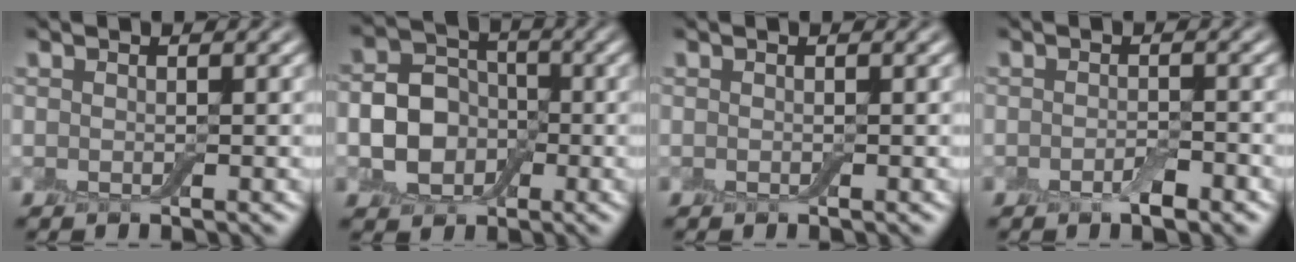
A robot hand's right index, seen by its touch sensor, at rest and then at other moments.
{"total": 7.0, "force": [-1.2, 5.8, 3.7], "torque": [-0.048, 0.002, -0.043]}
{"total": 0.0}
{"total": 1.8, "force": [-1.0, 0.7, 1.3], "torque": [-0.023, -0.002, -0.017]}